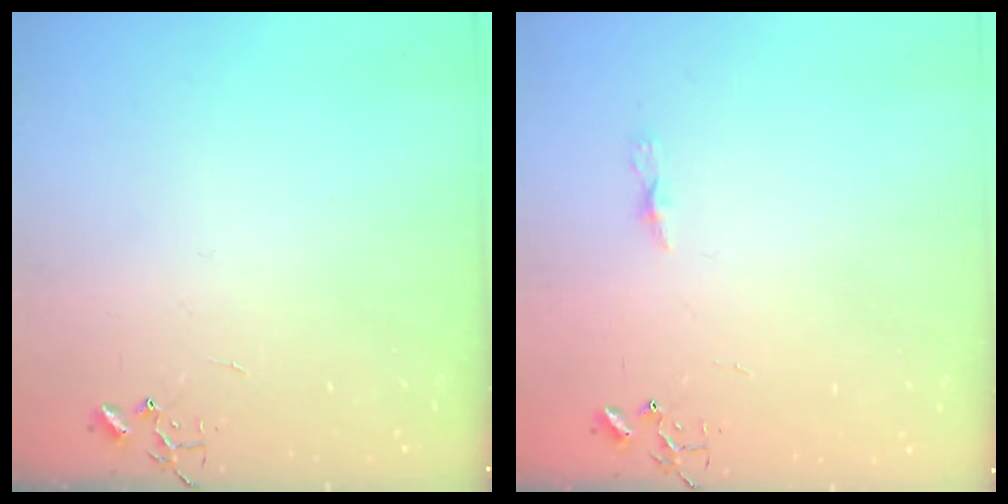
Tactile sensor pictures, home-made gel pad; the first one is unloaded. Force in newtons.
{"total": 3.9, "press": 3.9, "slide": 0.5}